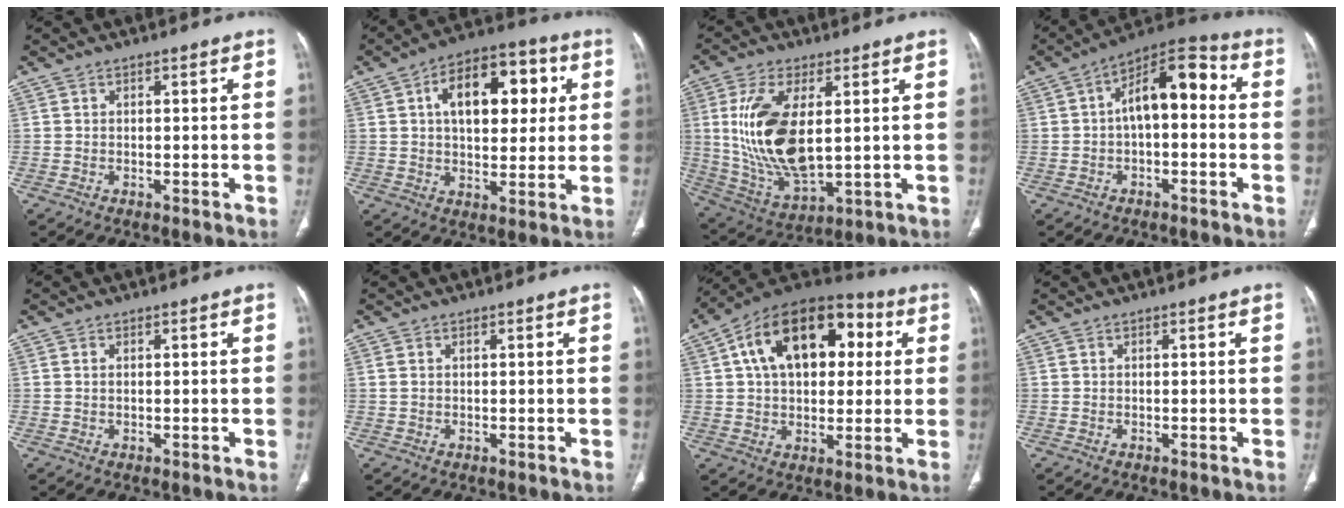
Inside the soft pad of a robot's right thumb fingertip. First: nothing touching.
{"total": 16.5, "force": [4.2, 9.4, 12.8], "torque": [-0.155, 0.014, 0.061]}
{"total": 17.4, "force": [2.5, 8.3, 15.2], "torque": [-0.305, -0.020, 0.063]}
{"total": 11.9, "force": [0.4, 6.1, 10.2], "torque": [-0.134, 0.046, -0.007]}
{"total": 0.5, "force": [0.1, 0.3, 0.4], "torque": [-0.013, 0.003, 0.004]}
{"total": 1.0, "force": [0.3, 0.6, 0.7], "torque": [-0.026, 0.012, 0.013]}
{"total": 22.1, "force": [5.7, 13.6, 16.5], "torque": [-0.237, 0.025, 0.082]}
{"total": 0.0}